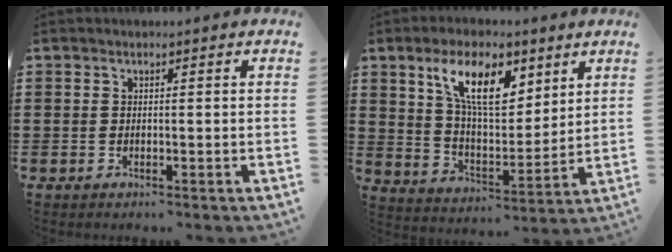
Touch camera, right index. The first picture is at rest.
{"total": 11.3, "force": [6.2, 5.0, 8.0], "torque": [-0.162, -0.001, 0.110]}